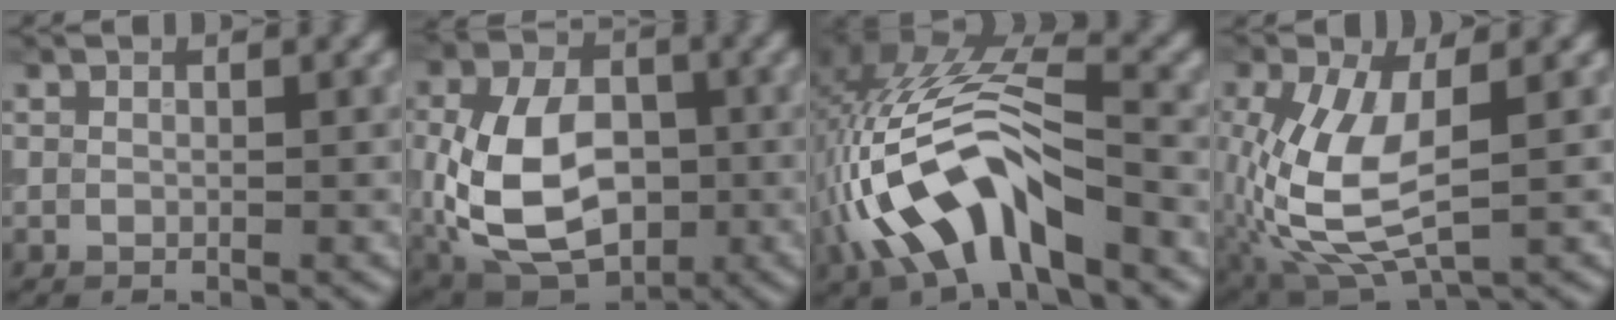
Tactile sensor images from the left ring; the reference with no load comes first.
{"total": 11.3, "force": [-1.5, 7.5, 8.2], "torque": [-0.171, -0.011, -0.032]}
{"total": 10.8, "force": [-4.1, 4.7, 8.8], "torque": [-0.187, 0.014, -0.077]}
{"total": 8.9, "force": [-0.9, 4.2, 7.8], "torque": [-0.183, -0.007, -0.014]}